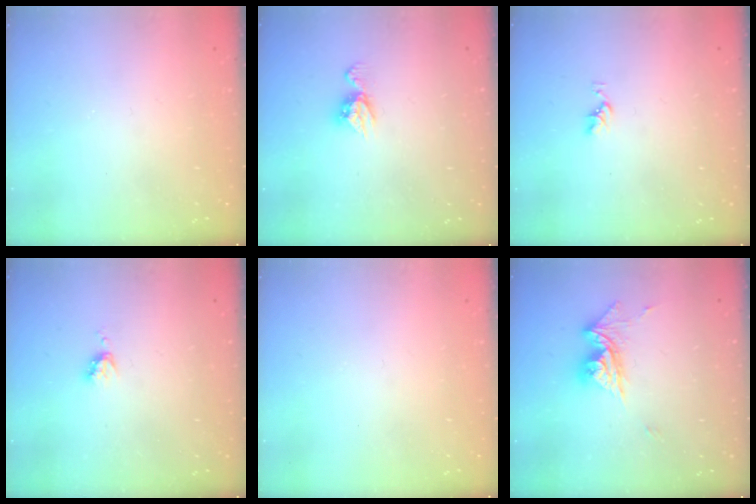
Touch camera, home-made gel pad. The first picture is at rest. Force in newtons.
{"total": 6.4, "press": 6.4, "slide": 0.5}
{"total": 2.4, "press": 2.4, "slide": 0.4}
{"total": 3.8, "press": 3.8, "slide": 0.5}
{"total": 0.0}
{"total": 11.2, "press": 11.1, "slide": 1.1}